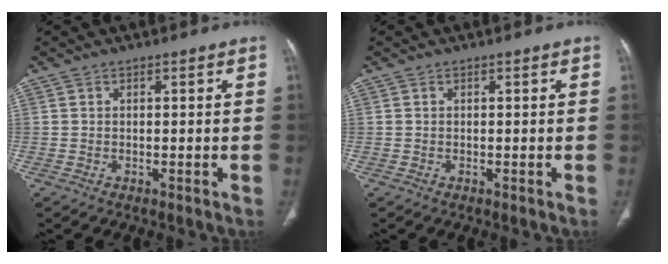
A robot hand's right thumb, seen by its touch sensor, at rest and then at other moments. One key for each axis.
{"total": 0.0}